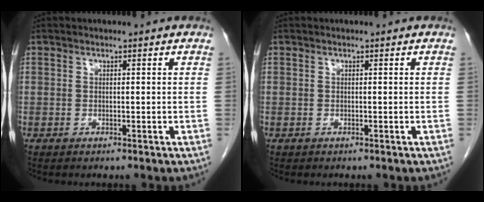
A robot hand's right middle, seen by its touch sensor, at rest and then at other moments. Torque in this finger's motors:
{"motor_torque": [-0.24, -0.24, -0.07, -0.01]}